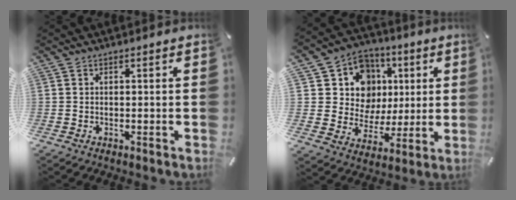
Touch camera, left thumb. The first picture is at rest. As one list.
[{"total": 13.8, "force": [3.5, 12.8, 4.1], "torque": [-0.059, -0.025, 0.078]}]